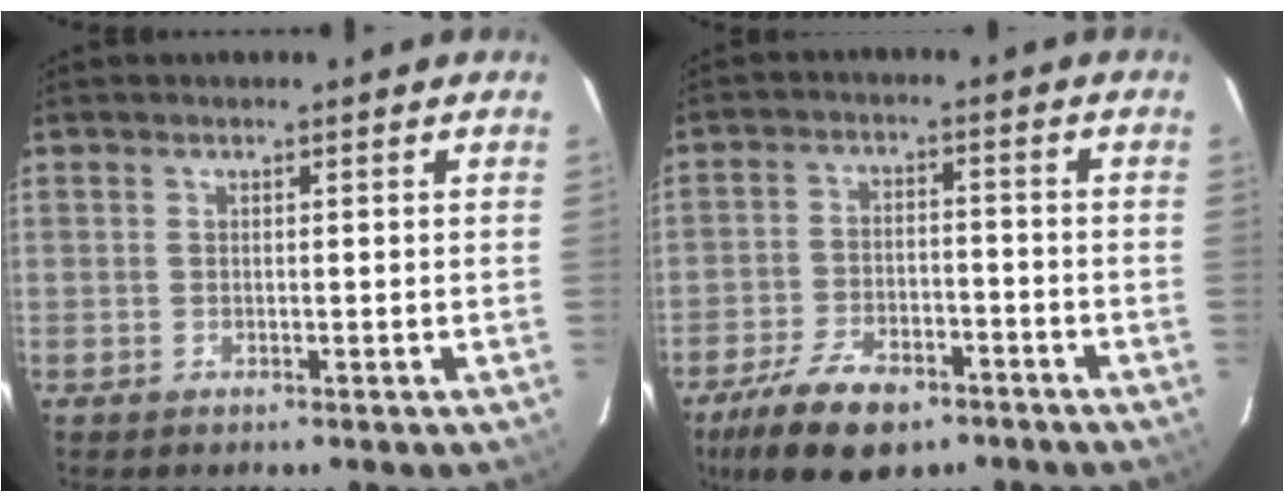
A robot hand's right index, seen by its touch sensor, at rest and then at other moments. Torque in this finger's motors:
{"motor_torque": [1.05, -1.09, 0.63, 0.08]}